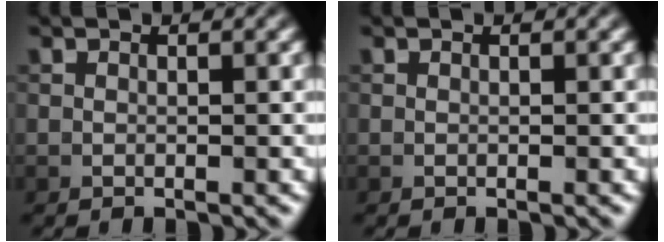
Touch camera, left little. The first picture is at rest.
{"total": 0.0}